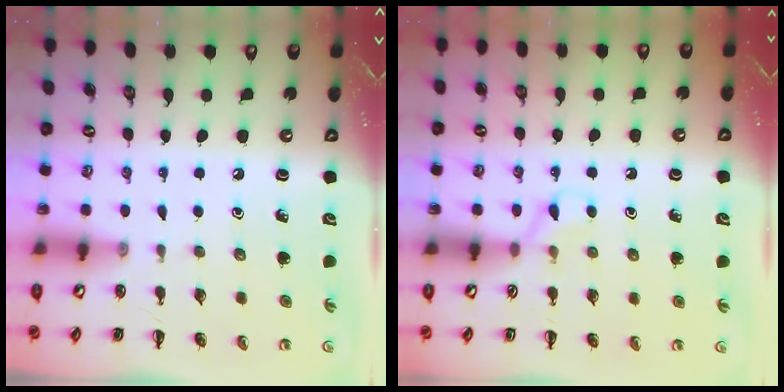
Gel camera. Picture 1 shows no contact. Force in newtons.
{"total": 4.4, "press": 4.2, "slide": 1.6}